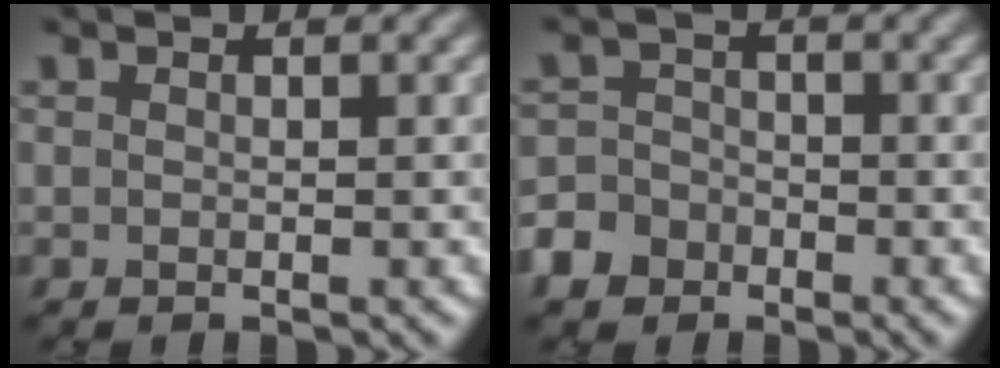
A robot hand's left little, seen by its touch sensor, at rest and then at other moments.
{"total": 4.9, "force": [-3.2, 3.5, 1.1], "torque": [-0.009, -0.008, -0.066]}